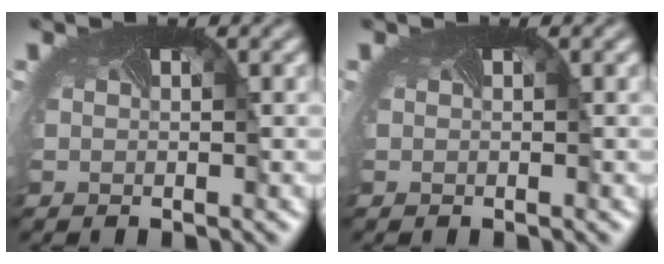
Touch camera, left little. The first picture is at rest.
{"total": 0.0}